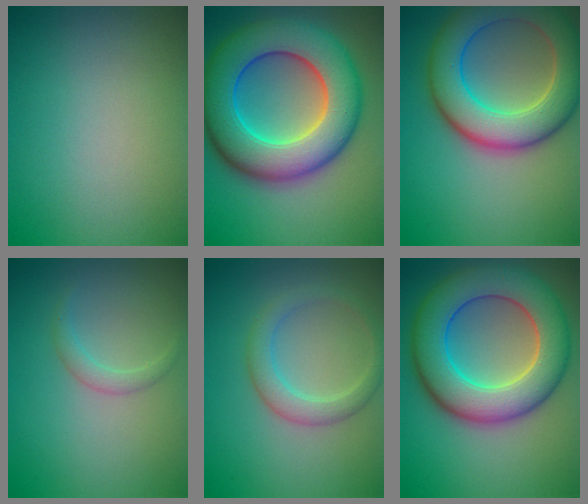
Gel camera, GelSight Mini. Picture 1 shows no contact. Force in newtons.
{"total": 13.2, "press": 13.2, "slide": 0.3}
{"total": 9.6, "press": 9.5, "slide": 0.4}
{"total": 1.3, "press": 1.3, "slide": 0.1}
{"total": 2.8, "press": 2.8, "slide": 0.1}
{"total": 10.7, "press": 10.7, "slide": 0.4}